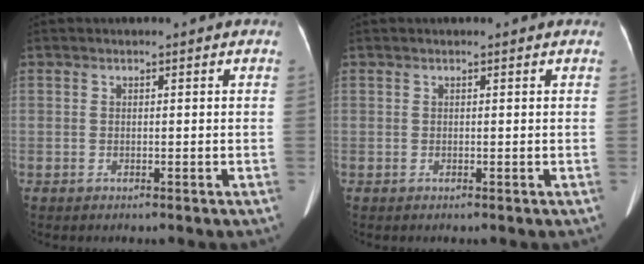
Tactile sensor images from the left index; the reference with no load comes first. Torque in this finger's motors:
{"motor_torque": [-0.32, 0.51, -0.54, -0.03]}